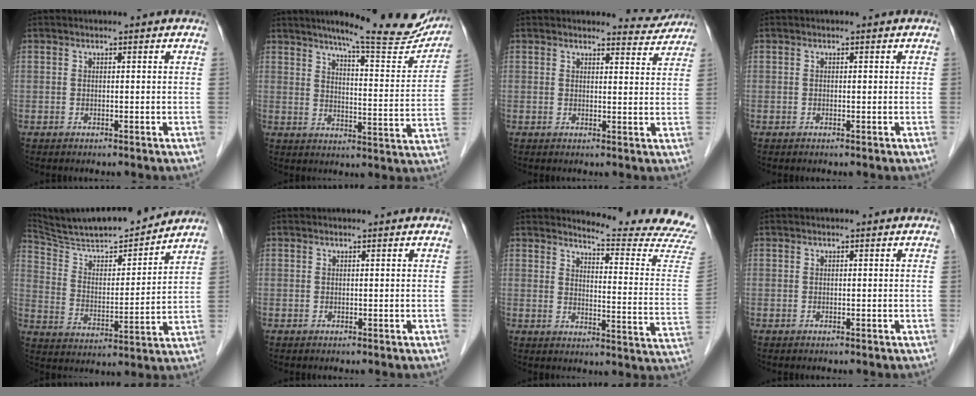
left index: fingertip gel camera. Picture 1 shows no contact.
{"total": 19.4, "force": [16.8, 2.3, 9.4], "torque": [-0.111, -0.041, 0.206]}
{"total": 4.2, "force": [4.1, 0.9, -0.5], "torque": [0.012, -0.021, 0.037]}
{"total": 0.0}
{"total": 18.1, "force": [16.6, 1.8, 7.1], "torque": [-0.119, -0.001, 0.274]}
{"total": 0.6, "force": [0.5, 0.2, 0.0], "torque": [-0.001, 0.005, 0.009]}
{"total": 17.0, "force": [16.6, -1.3, 3.1], "torque": [-0.035, -0.151, 0.179]}
{"total": 0.0}